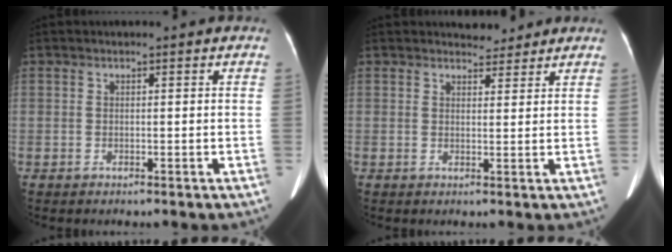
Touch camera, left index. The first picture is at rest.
{"total": 3.0, "force": [2.8, 1.0, 0.1], "torque": [-0.001, 0.000, 0.038]}